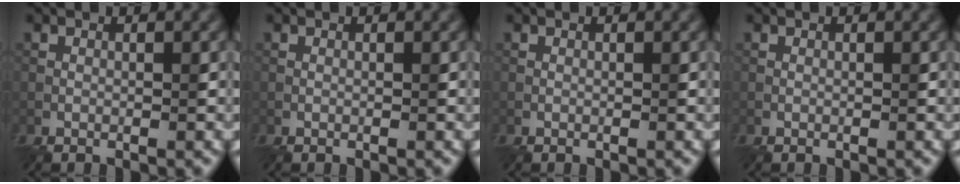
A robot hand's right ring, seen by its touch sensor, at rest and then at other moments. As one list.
[{"total": 0.0}, {"total": 0.0}, {"total": 0.0}]